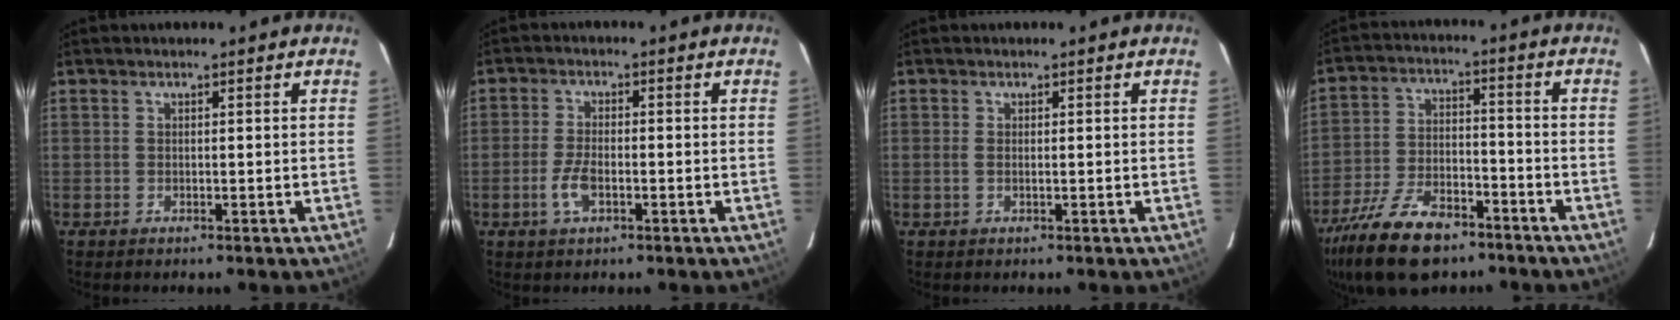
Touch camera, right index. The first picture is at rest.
{"total": 4.5, "force": [-1.8, 2.0, 3.6], "torque": [-0.081, -0.002, -0.034]}
{"total": 0.8, "force": [0.1, 0.1, 0.8], "torque": [-0.018, 0.001, 0.000]}
{"total": 18.2, "force": [-12.8, 8.4, 10.0], "torque": [-0.223, -0.021, -0.219]}